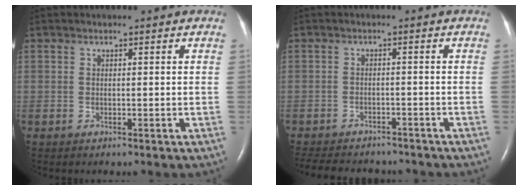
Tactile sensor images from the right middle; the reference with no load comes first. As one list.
[{"total": 11.5, "force": [-10.3, 3.6, 3.8], "torque": [-0.079, -0.003, -0.133]}]